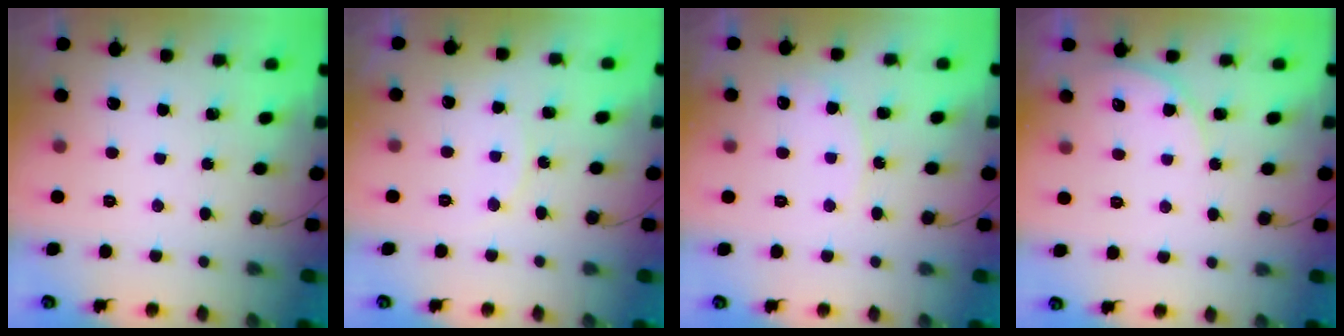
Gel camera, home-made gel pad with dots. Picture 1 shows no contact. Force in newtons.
{"total": 6.1, "press": 6.1, "slide": 0.5}
{"total": 6.0, "press": 6.0, "slide": 0.5}
{"total": 5.8, "press": 5.8, "slide": 0.4}